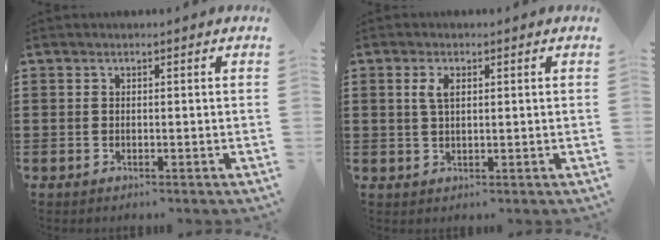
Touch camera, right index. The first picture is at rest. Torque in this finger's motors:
{"motor_torque": [0.34, -0.32, 0.39, 0.11]}